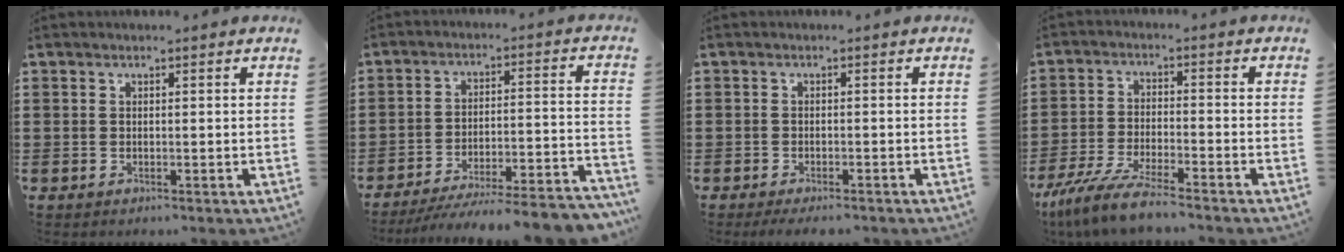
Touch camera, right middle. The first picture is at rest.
{"total": 7.6, "force": [-7.0, 0.1, 3.0], "torque": [-0.042, -0.001, -0.135]}
{"total": 1.5, "force": [-1.4, 0.1, 0.4], "torque": [-0.010, -0.002, -0.026]}
{"total": 6.6, "force": [-5.8, 0.0, 3.1], "torque": [-0.074, -0.014, -0.115]}